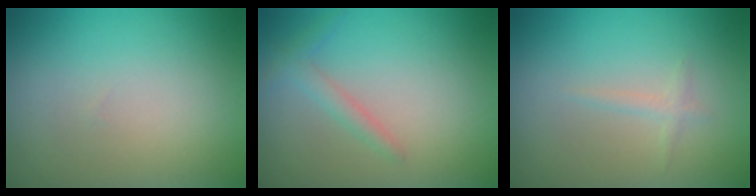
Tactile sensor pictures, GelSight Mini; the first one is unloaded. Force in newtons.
{"total": 1.5, "press": 1.4, "slide": 0.1}
{"total": 0.8, "press": 0.8, "slide": 0.0}